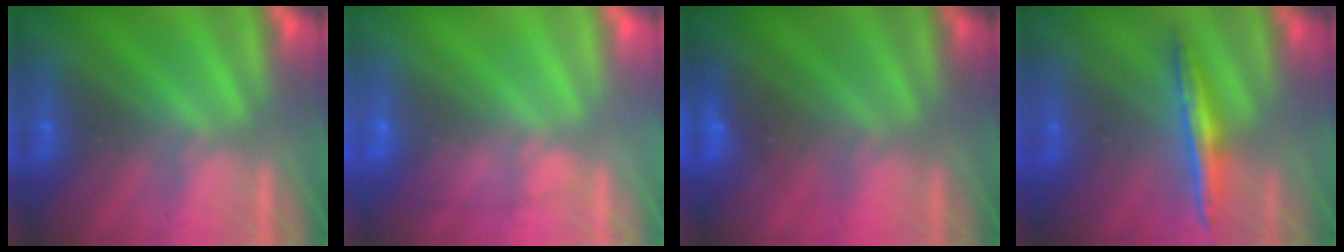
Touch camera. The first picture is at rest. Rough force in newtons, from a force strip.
{"total": 1.7}
{"total": 1.4}
{"total": 1.6}